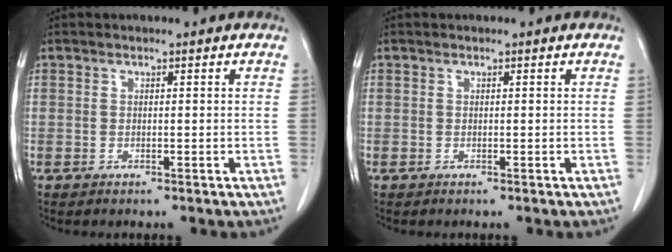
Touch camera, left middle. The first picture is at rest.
{"total": 0.0}